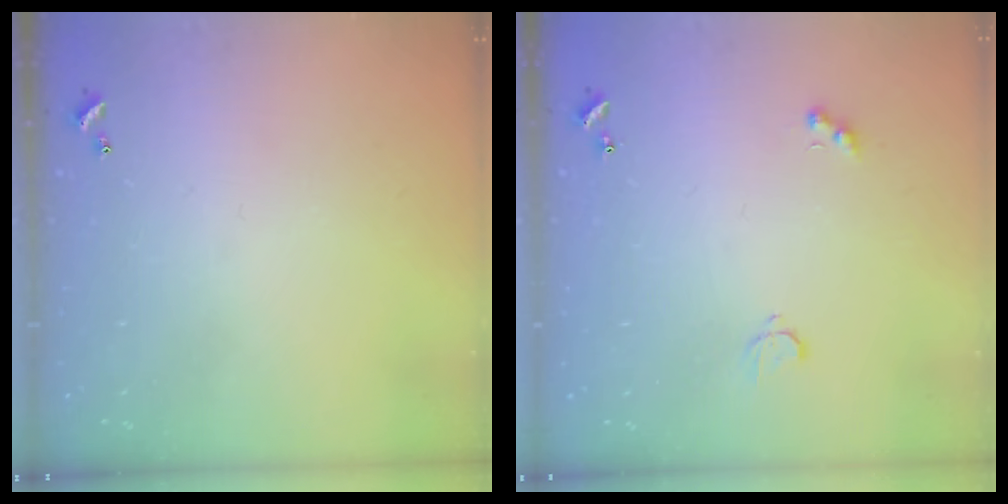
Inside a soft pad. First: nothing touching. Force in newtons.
{"total": 2.8, "press": 2.8, "slide": 0.6}